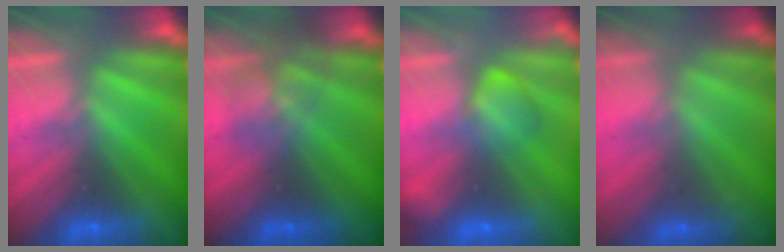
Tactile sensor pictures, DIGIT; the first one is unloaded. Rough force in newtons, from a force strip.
{"total": 1.8}
{"total": 2.4}
{"total": 1.7}